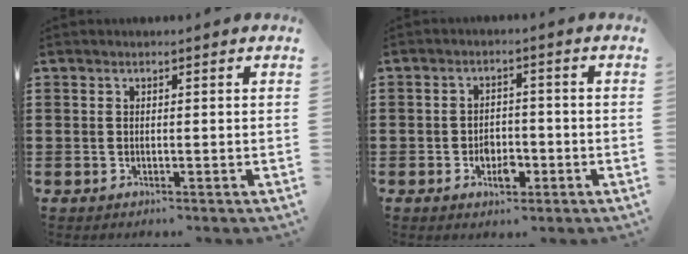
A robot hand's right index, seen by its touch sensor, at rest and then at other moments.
{"total": 4.1, "force": [-1.6, 2.4, 3.0], "torque": [-0.036, -0.002, -0.030]}